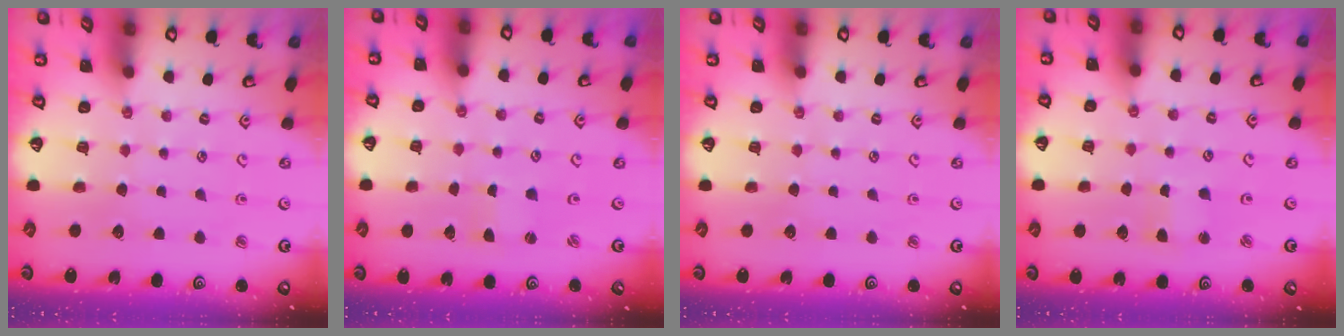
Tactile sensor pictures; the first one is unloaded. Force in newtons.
{"total": 0.0}
{"total": 0.0}
{"total": 2.8, "press": 2.7, "slide": 0.6}